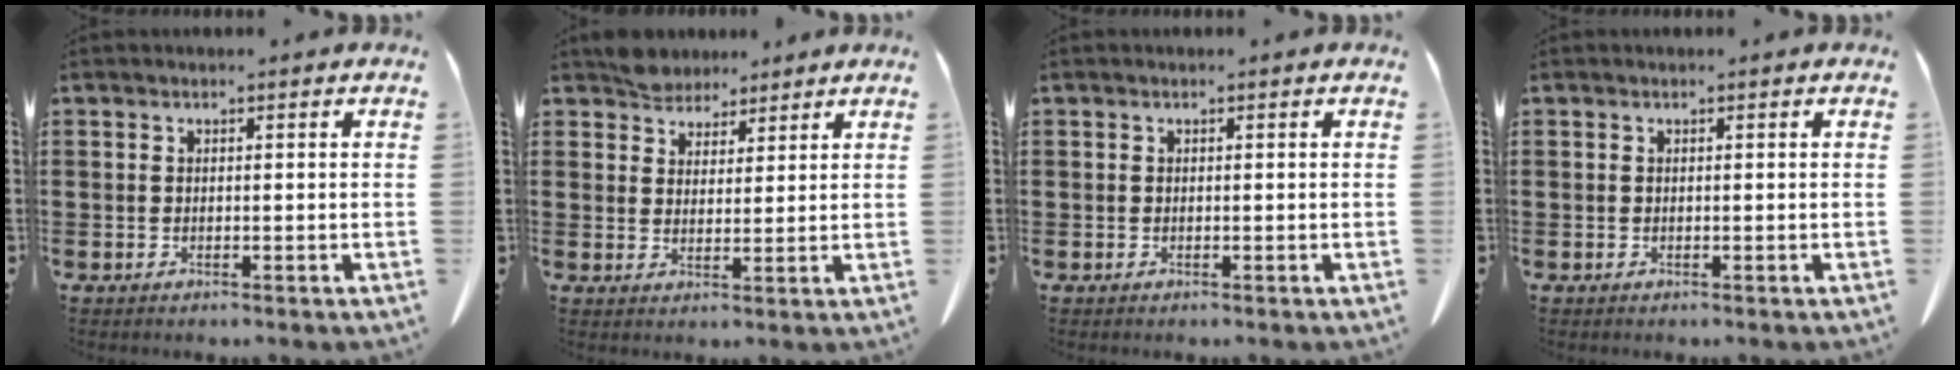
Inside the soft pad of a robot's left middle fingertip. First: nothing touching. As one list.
[{"total": 4.3, "force": [3.9, 1.6, 0.1], "torque": [-0.016, -0.003, 0.078]}, {"total": 0.0}, {"total": 0.0}]